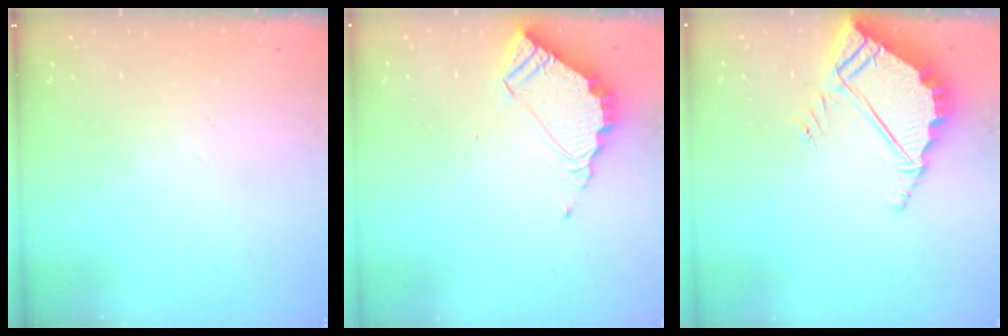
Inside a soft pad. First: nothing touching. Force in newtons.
{"total": 6.3, "press": 6.3, "slide": 0.3}
{"total": 7.8, "press": 7.7, "slide": 0.5}